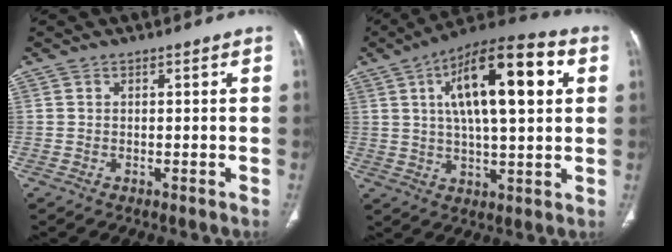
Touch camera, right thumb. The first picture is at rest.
{"total": 19.9, "force": [5.6, 7.1, 17.7], "torque": [-0.267, 0.011, 0.081]}